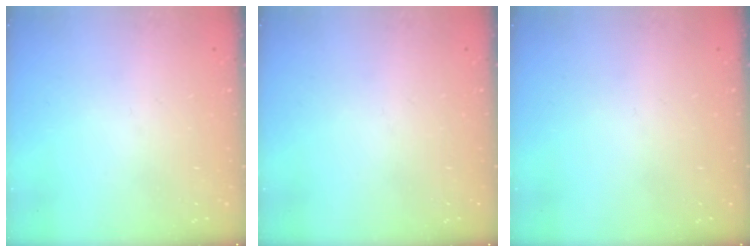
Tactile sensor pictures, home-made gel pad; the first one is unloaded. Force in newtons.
{"total": 0.0}
{"total": 0.0}